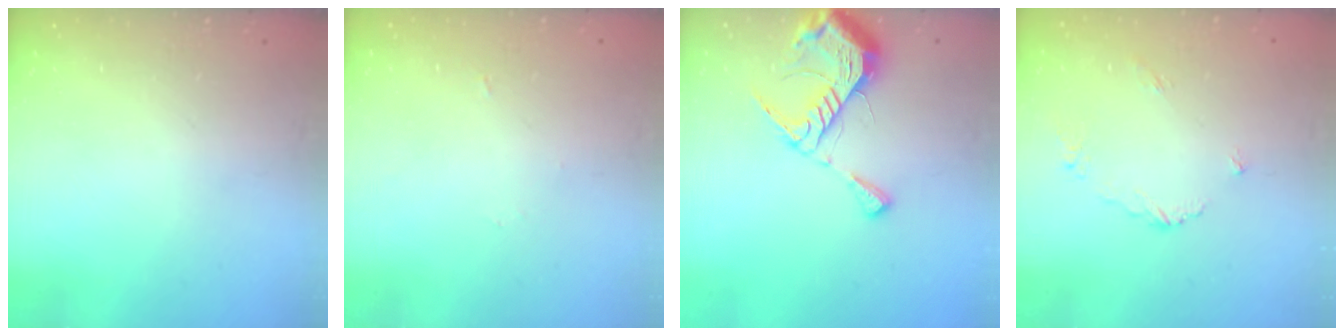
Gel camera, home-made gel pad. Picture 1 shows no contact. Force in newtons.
{"total": 2.5, "press": 2.5, "slide": 0.2}
{"total": 12.0, "press": 12.0, "slide": 1.3}
{"total": 4.8, "press": 4.8, "slide": 0.3}